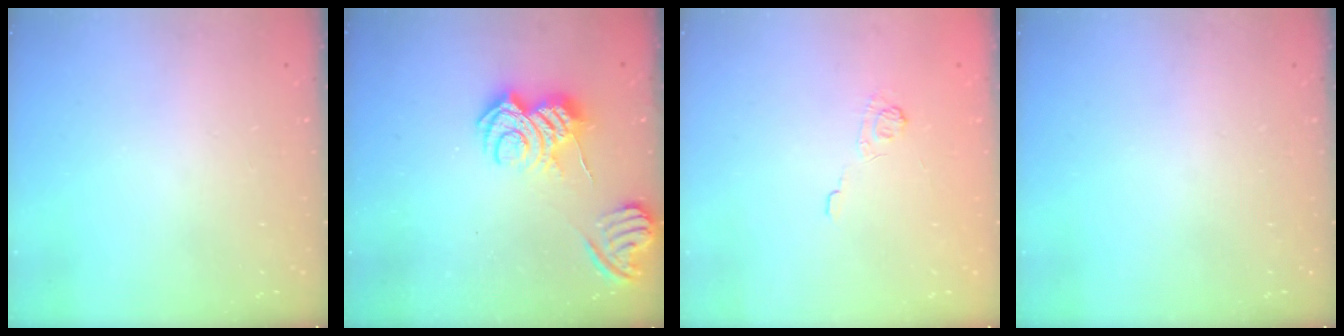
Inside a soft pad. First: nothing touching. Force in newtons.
{"total": 8.2, "press": 8.2, "slide": 0.9}
{"total": 2.5, "press": 2.1, "slide": 1.4}
{"total": 0.0}